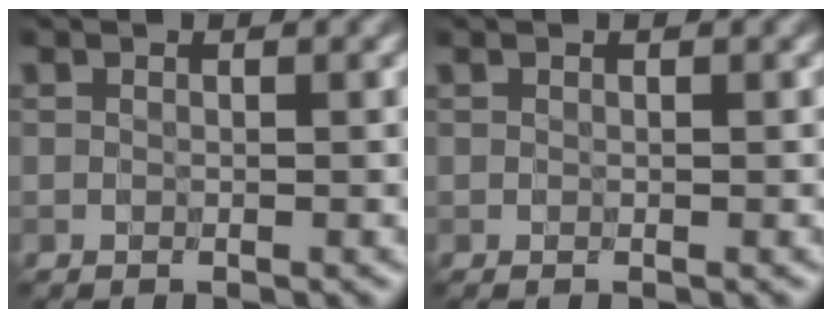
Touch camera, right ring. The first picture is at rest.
{"total": 0.0}